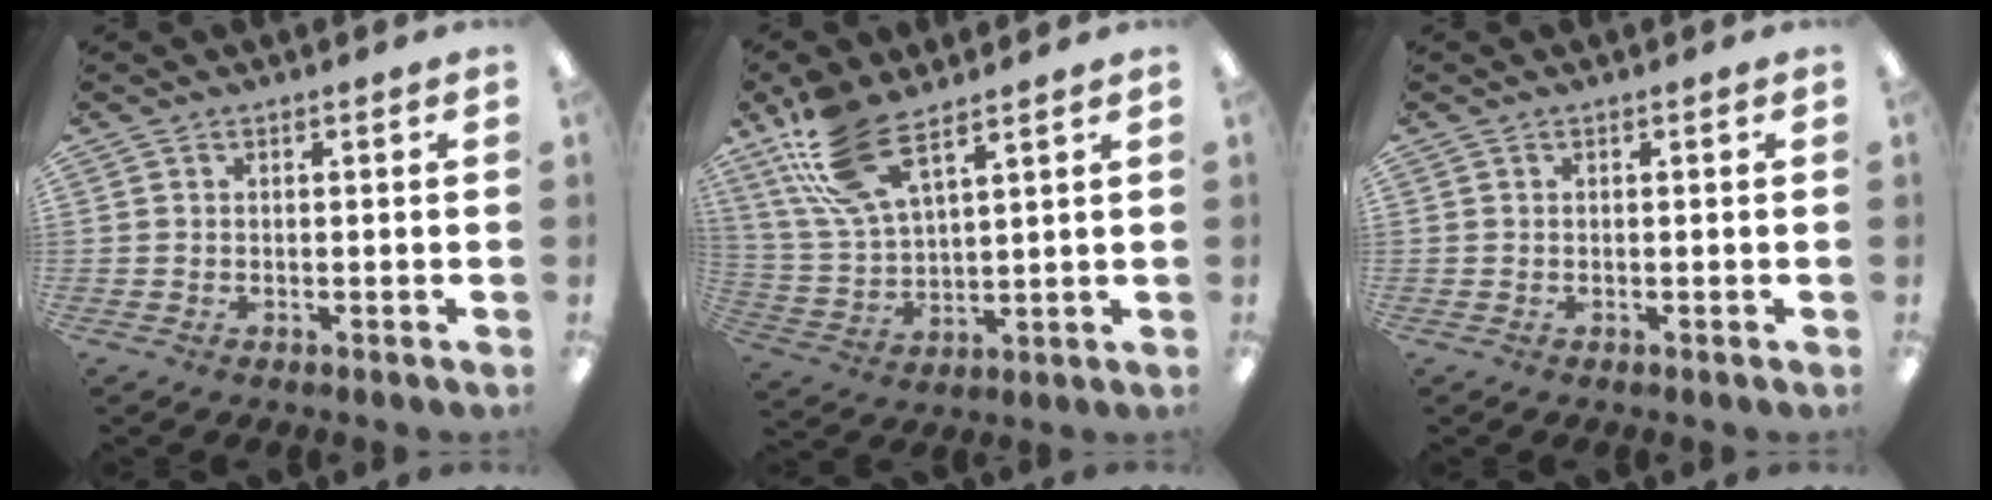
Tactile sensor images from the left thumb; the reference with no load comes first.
{"total": 15.1, "force": [9.9, 5.7, 9.9], "torque": [-0.224, -0.029, 0.179]}
{"total": 0.0}